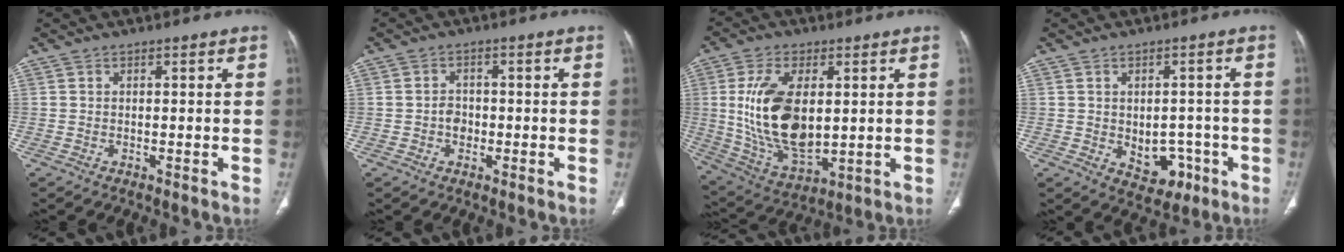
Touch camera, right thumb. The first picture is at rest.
{"total": 2.6, "force": [-0.6, 2.1, 1.4], "torque": [-0.010, 0.007, -0.014]}
{"total": 17.5, "force": [2.0, 9.2, 14.7], "torque": [-0.277, -0.019, 0.053]}
{"total": 7.2, "force": [-2.0, 5.3, 4.4], "torque": [-0.028, 0.015, -0.011]}